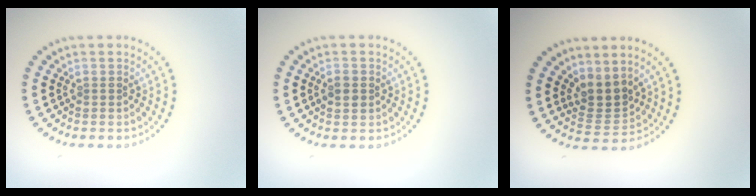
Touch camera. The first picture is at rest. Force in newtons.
{"total": 1.4, "press": 1.4, "slide": 0.1}
{"total": 2.8, "press": 2.1, "slide": 1.8}